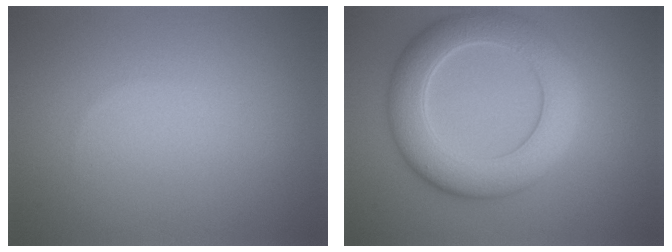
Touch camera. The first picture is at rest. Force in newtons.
{"total": 7.3, "press": 7.3, "slide": 0.1}